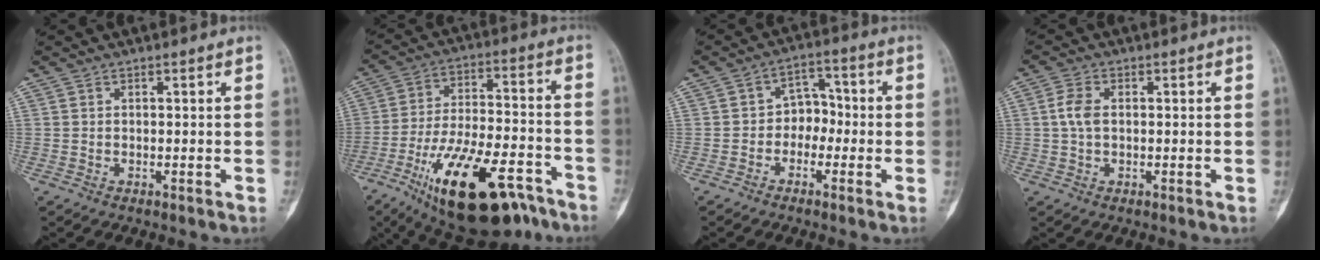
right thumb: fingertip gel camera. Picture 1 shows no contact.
{"total": 23.8, "force": [-13.6, 9.4, 17.1], "torque": [-0.281, 0.061, -0.217]}
{"total": 5.5, "force": [-1.3, 4.4, 3.1], "torque": [-0.015, 0.029, -0.036]}
{"total": 3.8, "force": [0.3, 2.3, 3.0], "torque": [-0.070, 0.007, 0.003]}